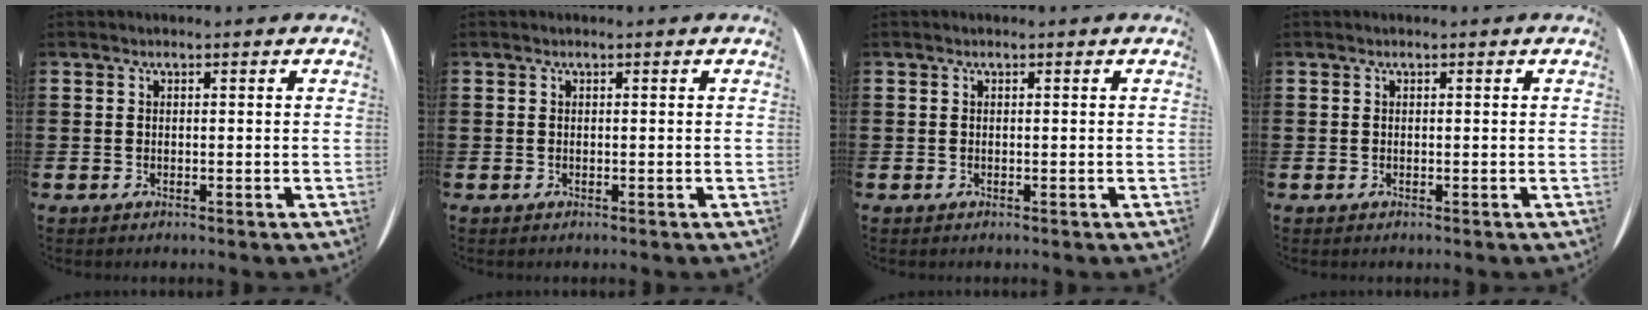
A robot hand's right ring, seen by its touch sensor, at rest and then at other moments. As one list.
[{"total": 0.0}, {"total": 0.0}, {"total": 0.0}]